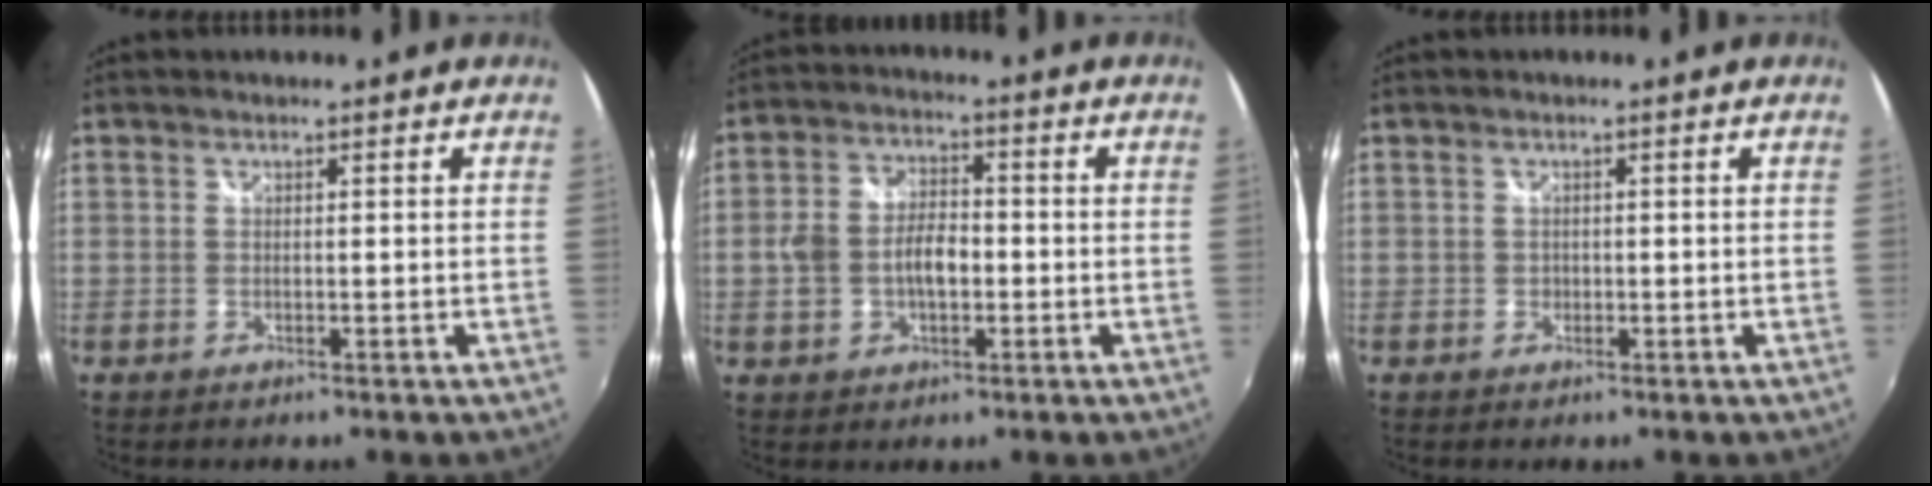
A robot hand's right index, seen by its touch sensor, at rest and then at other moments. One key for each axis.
{"total": 7.9, "fx": -1.5, "fy": 5.0, "fz": 5.9, "tx": -0.117, "ty": 0.011, "tz": -0.020}
{"total": 1.0, "fx": -0.4, "fy": 1.0, "fz": 0.1, "tx": -0.001, "ty": -0.003, "tz": -0.004}